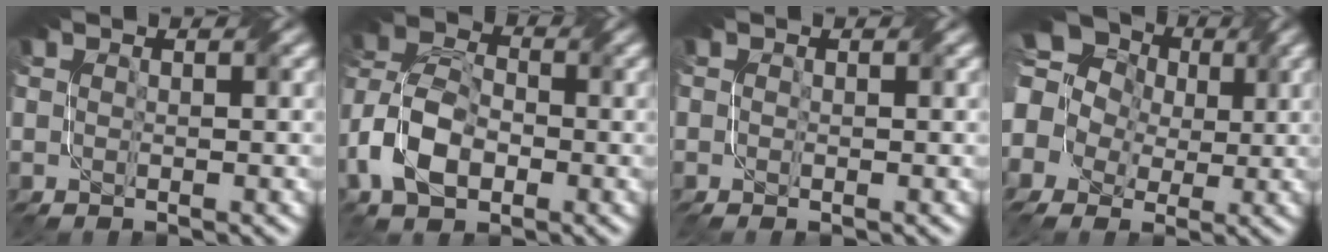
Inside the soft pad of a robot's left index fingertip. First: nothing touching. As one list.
[{"total": 7.6, "force": [-3.0, 4.7, 5.1], "torque": [-0.107, 0.007, -0.067]}, {"total": 0.0}, {"total": 13.7, "force": [2.8, 11.8, 6.4], "torque": [-0.166, 0.040, 0.007]}]